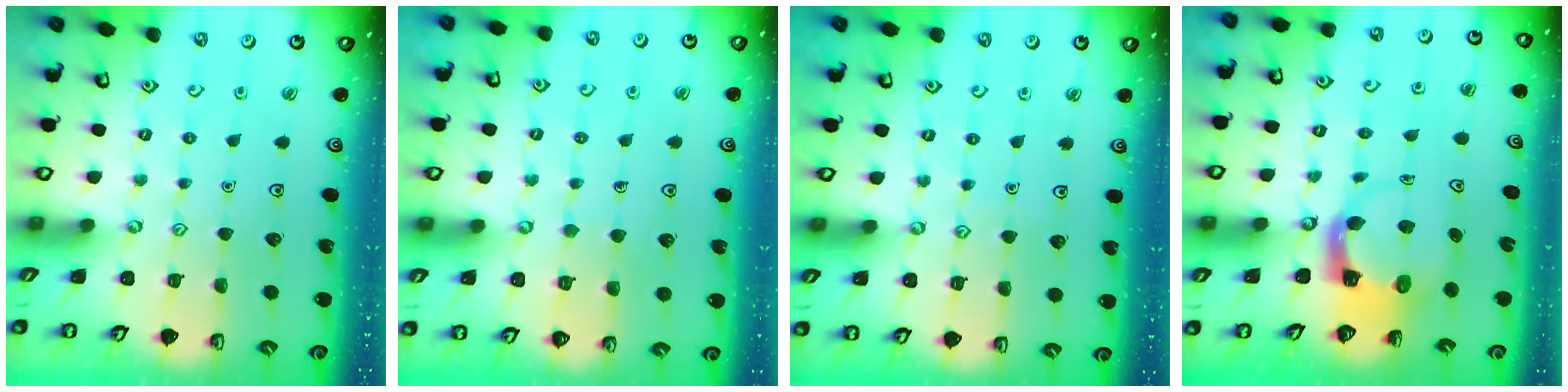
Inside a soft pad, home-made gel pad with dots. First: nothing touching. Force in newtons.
{"total": 4.8, "press": 4.8, "slide": 0.4}
{"total": 2.6, "press": 2.5, "slide": 0.3}
{"total": 3.9, "press": 3.9, "slide": 0.6}